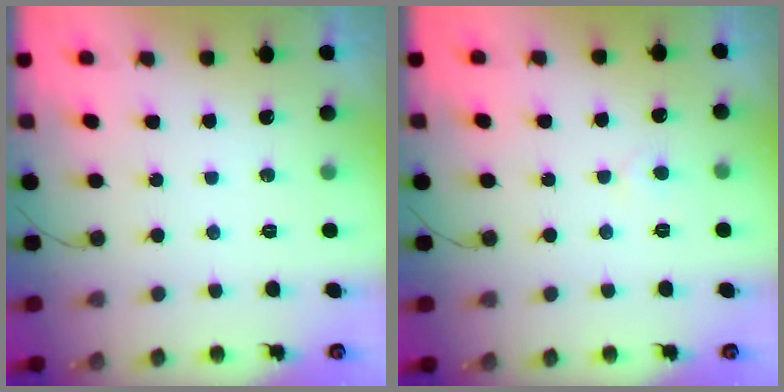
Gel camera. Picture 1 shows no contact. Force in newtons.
{"total": 3.0, "press": 3.0, "slide": 0.3}